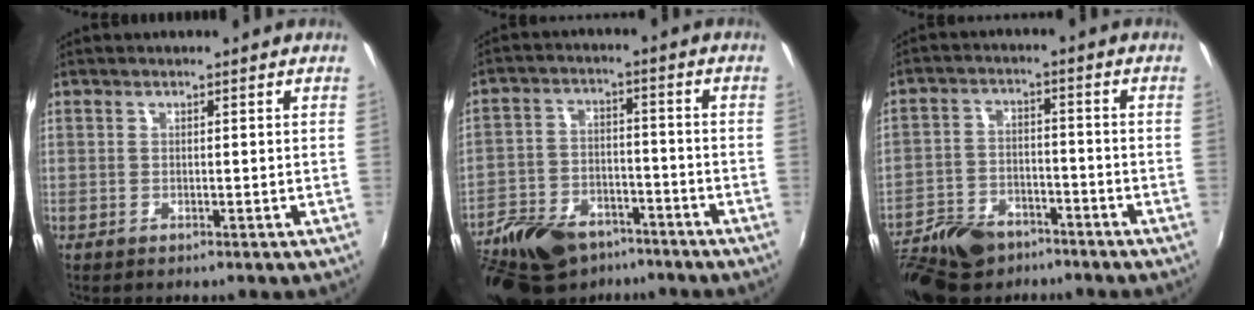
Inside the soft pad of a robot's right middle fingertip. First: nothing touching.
{"total": 20.4, "force": [-14.3, 10.7, 9.8], "torque": [-0.235, -0.015, -0.230]}
{"total": 14.4, "force": [-10.6, 7.4, 6.4], "torque": [-0.159, -0.008, -0.185]}